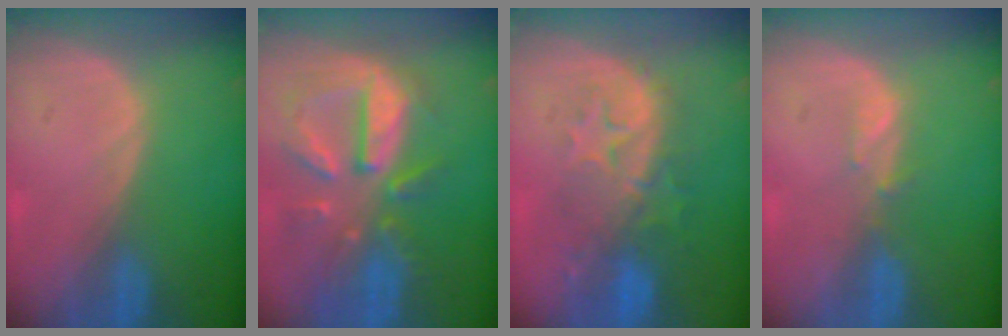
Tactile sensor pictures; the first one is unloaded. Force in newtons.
{"total": 10.8, "press": 9.5, "slide": 5.2}
{"total": 9.4, "press": 8.7, "slide": 3.7}
{"total": 1.5, "press": 1.4, "slide": 0.2}